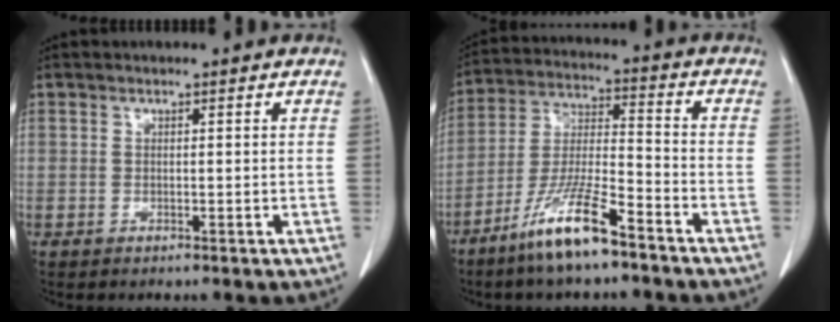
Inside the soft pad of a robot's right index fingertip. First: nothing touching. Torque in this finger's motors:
{"motor_torque": [1.18, -0.96, 0.68, 0.08]}